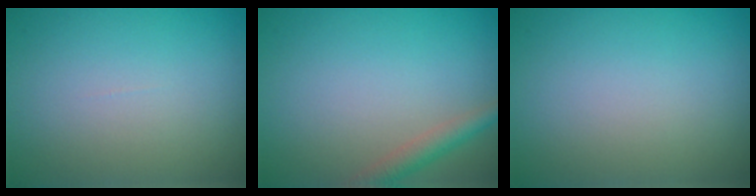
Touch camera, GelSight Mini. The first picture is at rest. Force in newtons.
{"total": 2.4, "press": 2.4, "slide": 0.1}
{"total": 0.0}